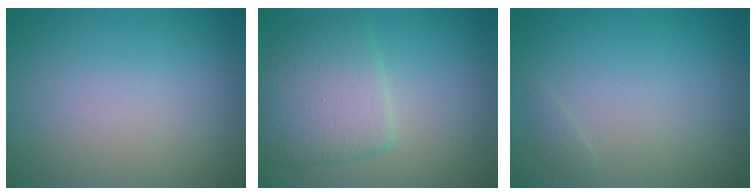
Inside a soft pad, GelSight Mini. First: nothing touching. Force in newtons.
{"total": 4.8, "press": 4.8, "slide": 0.1}
{"total": 0.5, "press": 0.5, "slide": 0.1}